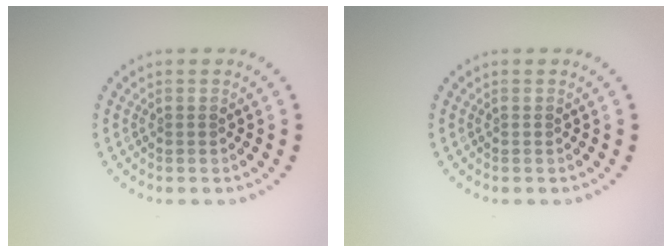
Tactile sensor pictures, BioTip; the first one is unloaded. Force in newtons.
{"total": 0.0}